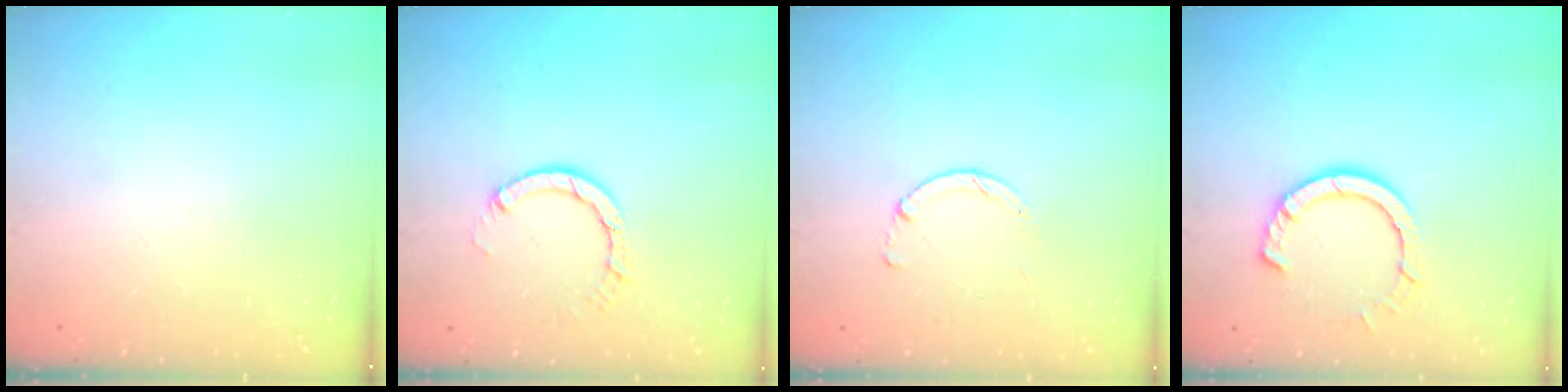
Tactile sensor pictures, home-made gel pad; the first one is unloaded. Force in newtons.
{"total": 3.9, "press": 3.9, "slide": 0.4}
{"total": 1.8, "press": 1.8, "slide": 0.2}
{"total": 8.5, "press": 8.4, "slide": 1.0}